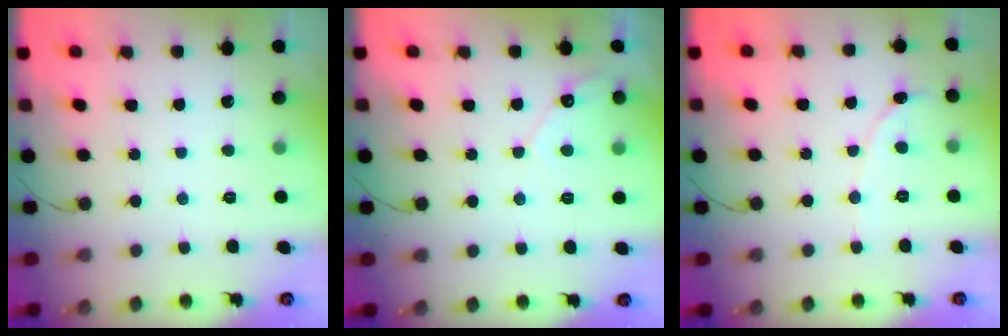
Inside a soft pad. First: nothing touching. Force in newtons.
{"total": 5.5, "press": 5.5, "slide": 0.5}
{"total": 1.1, "press": 1.1, "slide": 0.1}